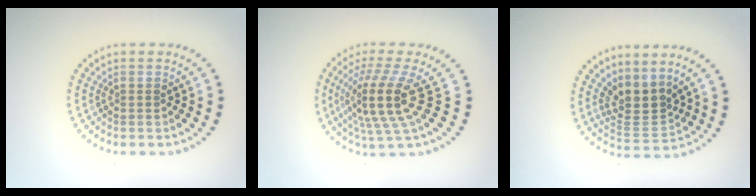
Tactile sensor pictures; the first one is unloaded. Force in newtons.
{"total": 5.2, "press": 3.7, "slide": 3.6}
{"total": 3.2, "press": 2.4, "slide": 2.1}